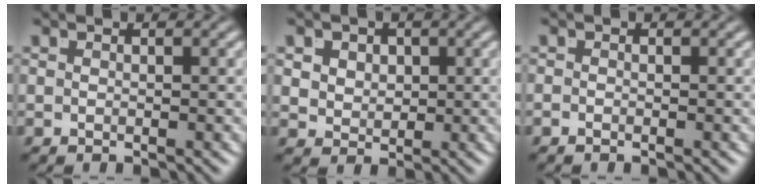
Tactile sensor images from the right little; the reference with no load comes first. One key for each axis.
{"total": 3.1, "fx": 1.1, "fy": 2.5, "fz": 1.5, "tx": -0.032, "ty": -0.015, "tz": 0.029}
{"total": 0.7, "fx": -0.7, "fy": -0.3, "fz": 0.2, "tx": 0.001, "ty": -0.004, "tz": -0.011}